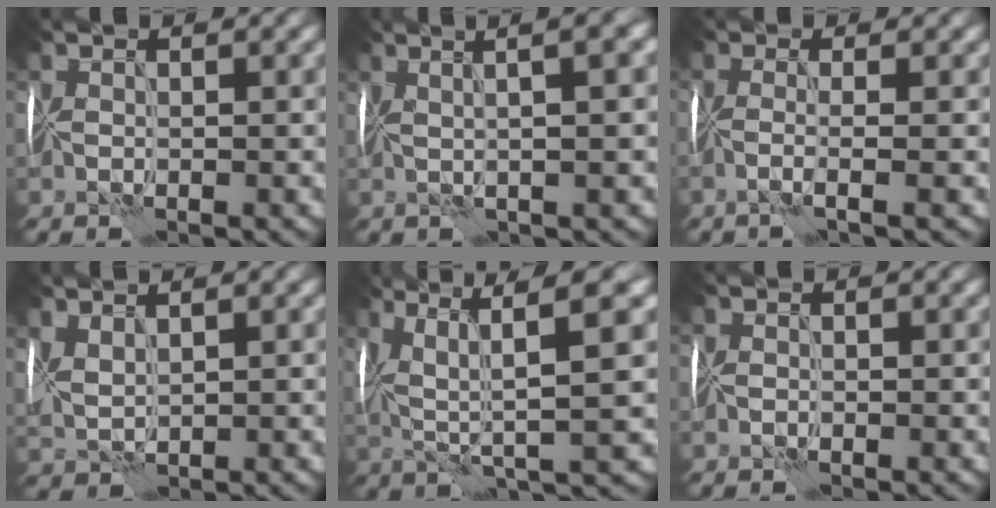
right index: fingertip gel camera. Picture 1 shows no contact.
{"total": 7.5, "force": [2.8, 2.4, 6.5], "torque": [-0.063, 0.041, 0.015]}
{"total": 2.1, "force": [-1.0, 0.0, 1.9], "torque": [-0.036, -0.007, -0.031]}
{"total": 2.7, "force": [1.6, 1.2, 1.8], "torque": [-0.051, 0.011, 0.038]}
{"total": 8.3, "force": [2.2, 1.5, 7.8], "torque": [-0.150, 0.017, 0.043]}
{"total": 0.5, "force": [-0.5, -0.1, 0.0], "torque": [-0.004, -0.002, -0.013]}